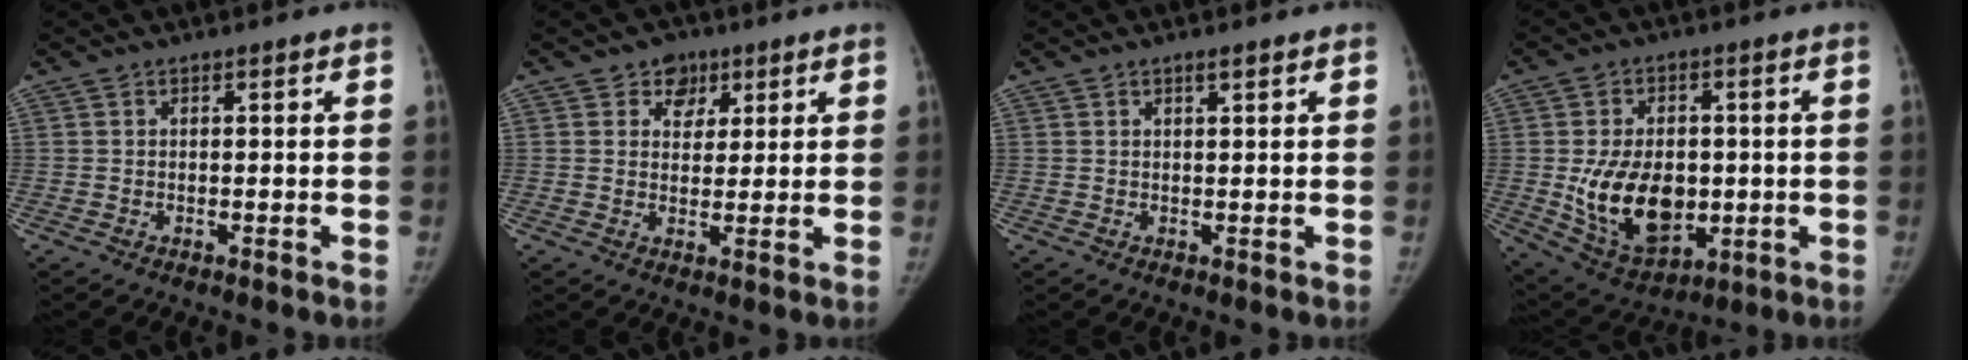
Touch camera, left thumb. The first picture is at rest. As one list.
[{"total": 4.9, "force": [2.6, 3.9, 1.3], "torque": [0.012, -0.008, 0.035]}, {"total": 1.4, "force": [1.0, 0.3, 1.0], "torque": [-0.015, -0.005, 0.016]}, {"total": 15.7, "force": [-1.3, 10.7, 11.5], "torque": [-0.158, -0.010, 0.004]}]